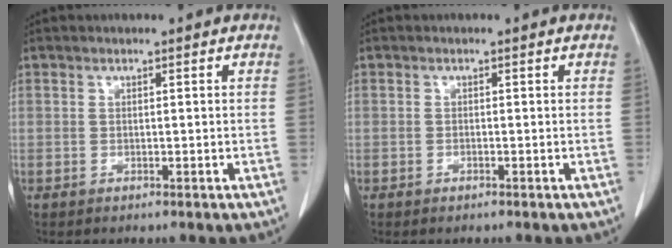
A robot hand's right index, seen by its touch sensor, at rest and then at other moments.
{"total": 0.6, "force": [-0.5, 0.1, 0.3], "torque": [-0.007, -0.001, -0.006]}